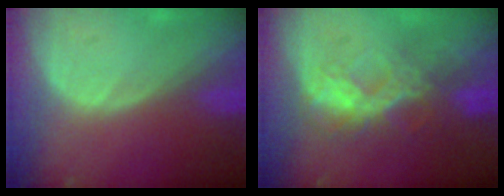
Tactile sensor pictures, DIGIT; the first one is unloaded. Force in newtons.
{"total": 6.5, "press": 6.5, "slide": 0.3}